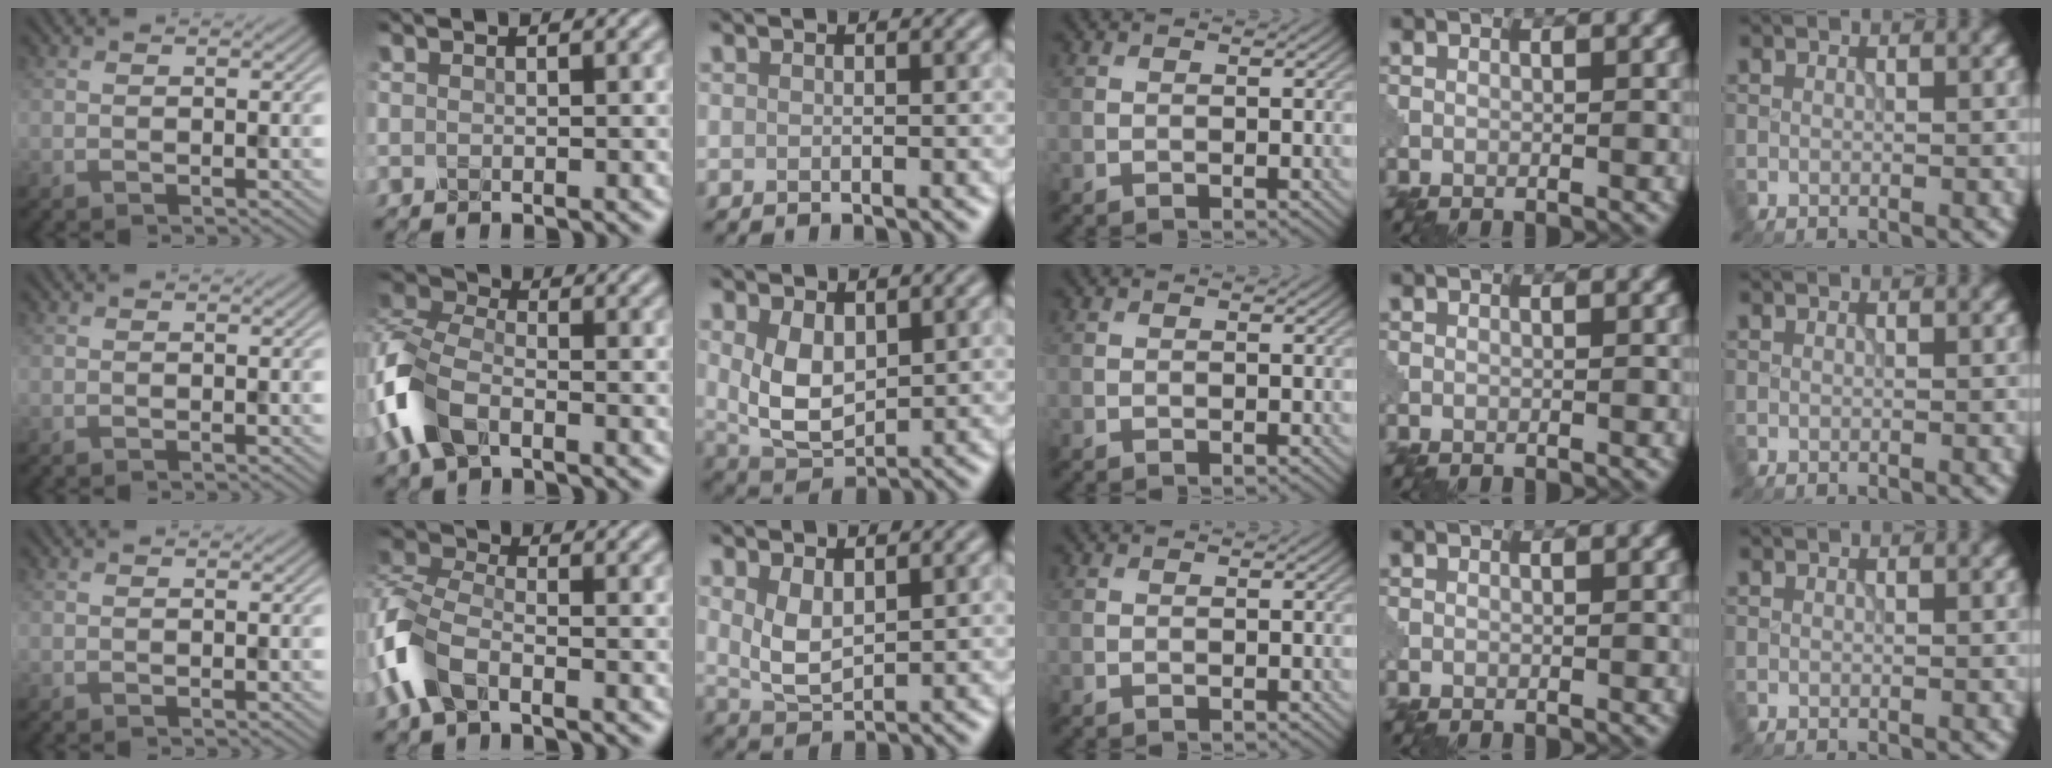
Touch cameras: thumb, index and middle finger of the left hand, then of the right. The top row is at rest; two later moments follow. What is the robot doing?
{"motion": "close", "object": "eyeshadow palette"}